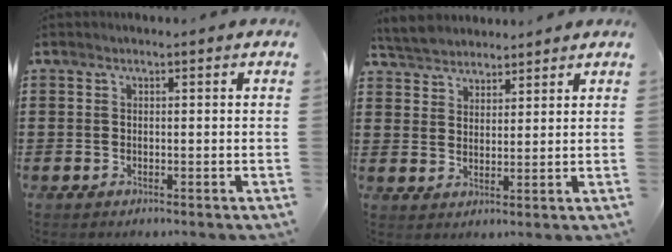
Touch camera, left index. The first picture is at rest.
{"total": 4.5, "force": [4.3, 1.4, 0.4], "torque": [-0.025, -0.006, 0.080]}